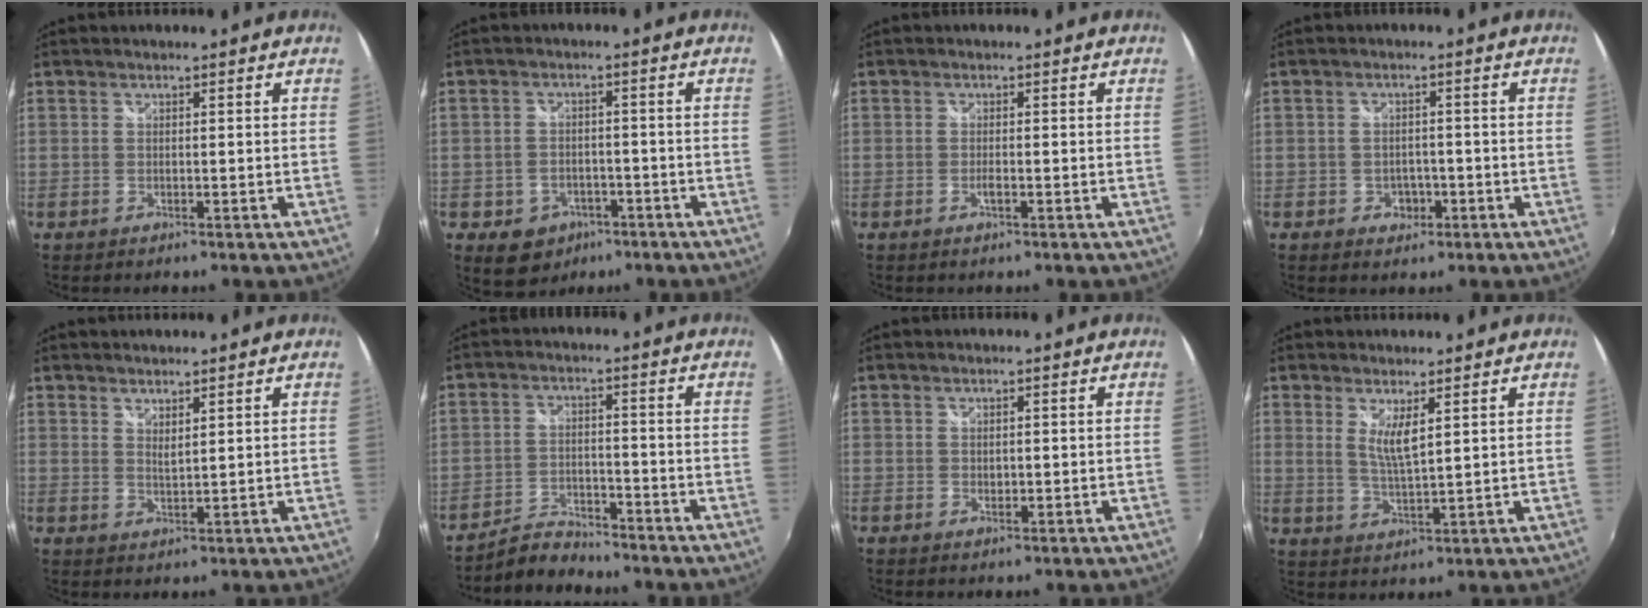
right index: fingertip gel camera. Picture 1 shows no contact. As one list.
[{"total": 7.9, "force": [-4.0, 6.2, 2.8], "torque": [-0.075, 0.004, -0.045]}, {"total": 1.3, "force": [-0.5, 0.4, 1.1], "torque": [-0.023, -0.002, -0.009]}, {"total": 3.5, "force": [-1.2, 3.0, 1.3], "torque": [-0.029, 0.003, -0.012]}, {"total": 2.4, "force": [2.0, 0.5, 1.3], "torque": [-0.020, -0.002, 0.033]}, {"total": 5.4, "force": [-5.2, 1.5, 0.4], "torque": [-0.022, 0.011, -0.094]}, {"total": 1.0, "force": [0.2, 0.8, 0.6], "torque": [-0.009, -0.001, 0.003]}, {"total": 4.5, "force": [2.1, 0.7, 3.9], "torque": [-0.075, -0.013, 0.038]}]